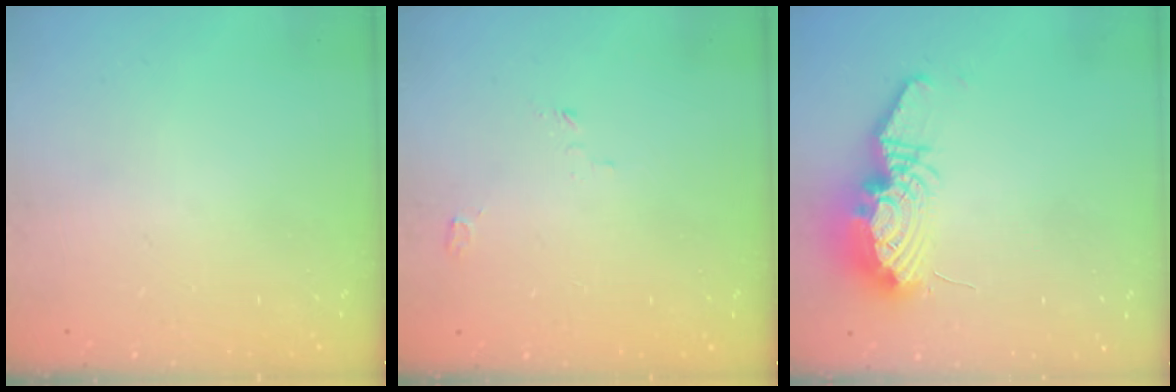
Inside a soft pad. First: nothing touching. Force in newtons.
{"total": 2.7, "press": 2.7, "slide": 0.3}
{"total": 13.3, "press": 13.2, "slide": 1.7}